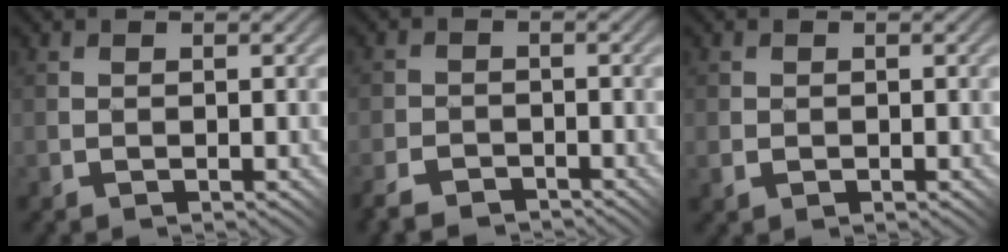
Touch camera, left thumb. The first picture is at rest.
{"total": 3.7, "force": [-3.1, 1.7, 1.2], "torque": [-0.027, -0.003, -0.064]}
{"total": 0.9, "force": [0.1, 0.8, 0.5], "torque": [-0.005, -0.002, 0.002]}